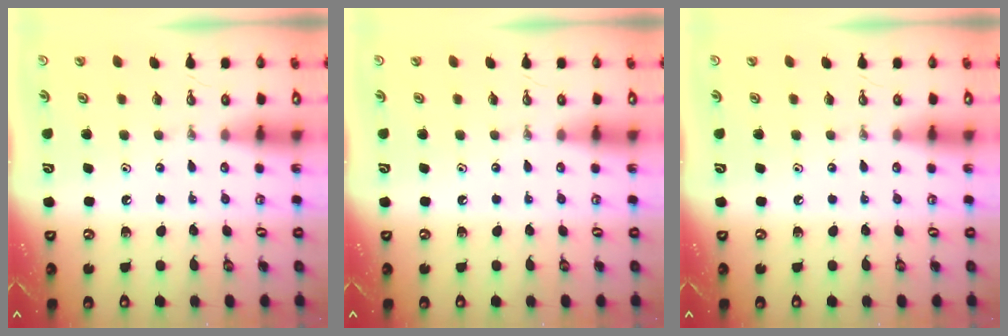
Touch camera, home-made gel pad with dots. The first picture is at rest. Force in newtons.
{"total": 0.0}
{"total": 0.0}